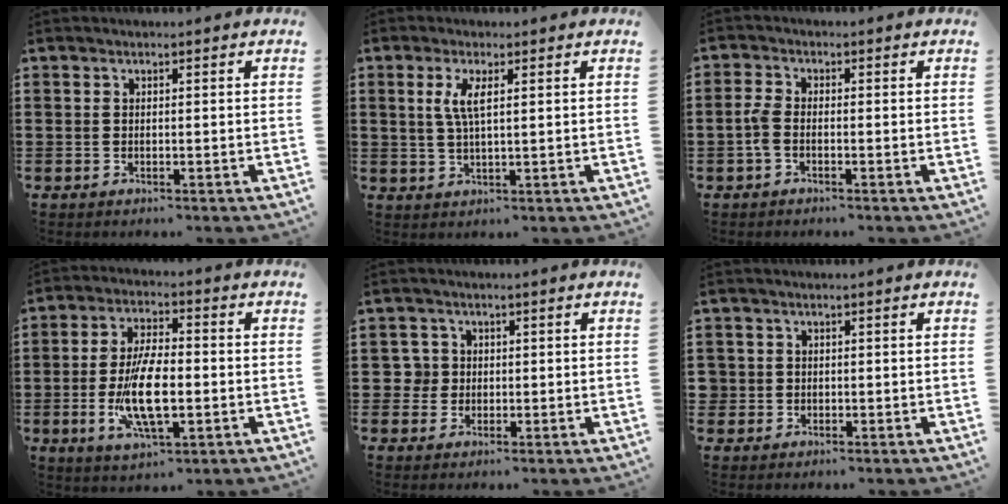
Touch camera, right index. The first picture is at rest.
{"total": 3.8, "force": [1.2, 0.9, 3.5], "torque": [-0.074, 0.004, 0.020]}
{"total": 2.3, "force": [-0.9, 1.0, 1.9], "torque": [-0.050, -0.003, -0.021]}
{"total": 10.9, "force": [-1.8, 4.1, 9.9], "torque": [-0.210, -0.014, -0.034]}
{"total": 3.0, "force": [0.0, 2.9, 0.8], "torque": [-0.030, 0.007, -0.001]}
{"total": 1.3, "force": [-0.1, 1.2, 0.2], "torque": [-0.008, 0.004, -0.005]}